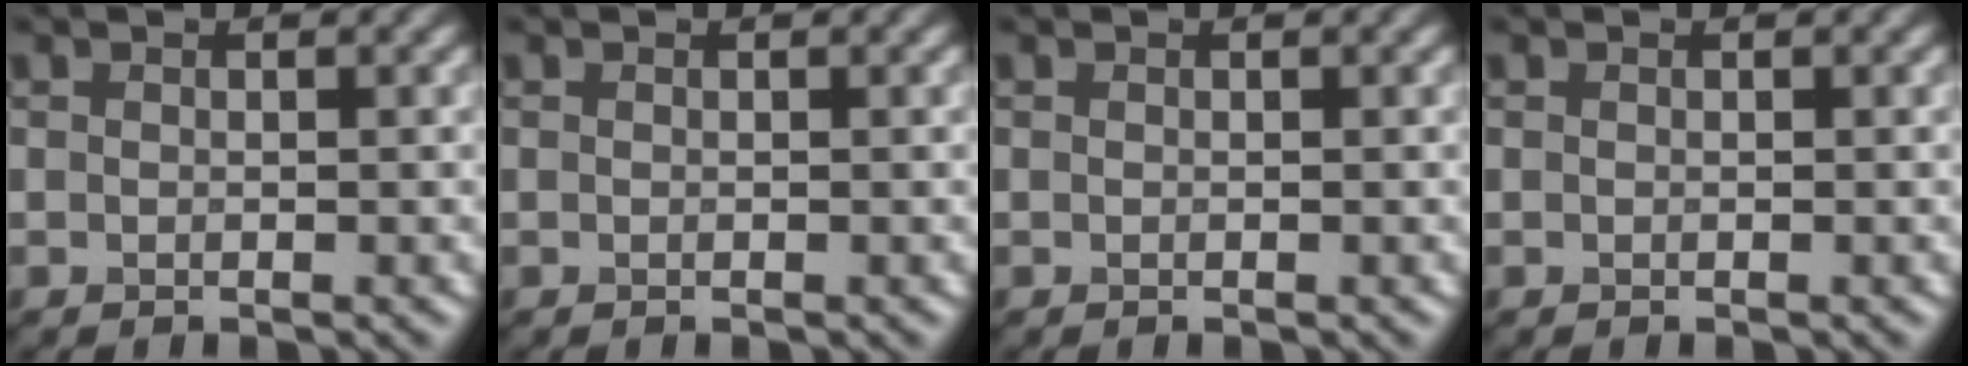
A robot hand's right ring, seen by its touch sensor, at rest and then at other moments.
{"total": 0.0}
{"total": 0.0}
{"total": 0.0}